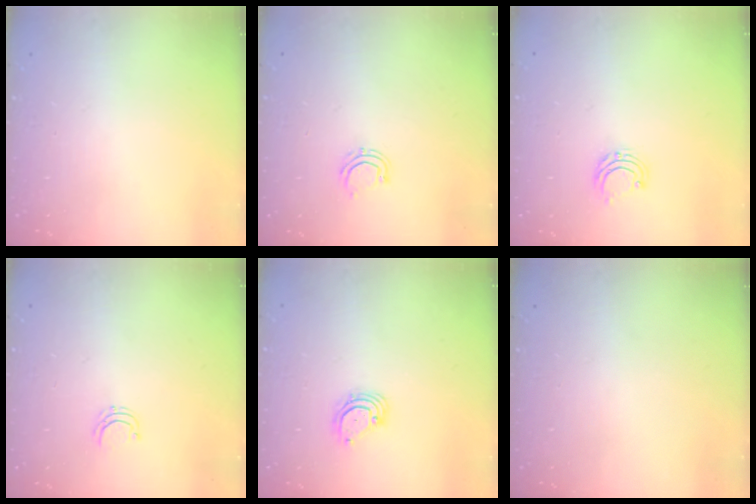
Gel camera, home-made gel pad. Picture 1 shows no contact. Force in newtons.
{"total": 5.0, "press": 4.9, "slide": 0.7}
{"total": 5.9, "press": 5.9, "slide": 0.5}
{"total": 3.8, "press": 3.8, "slide": 0.2}
{"total": 3.4, "press": 3.4, "slide": 0.3}
{"total": 0.0}